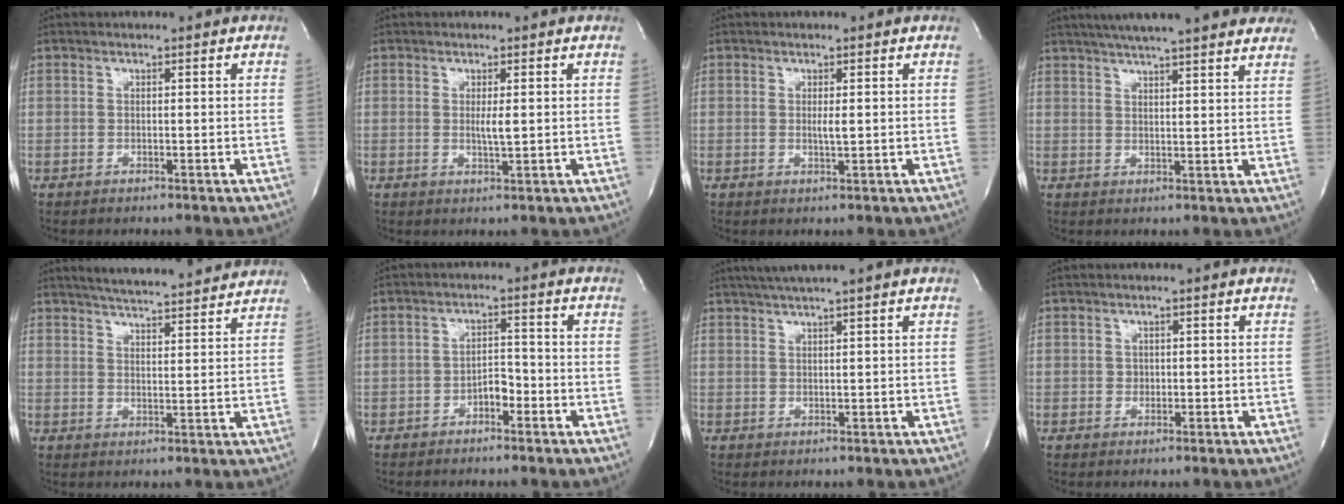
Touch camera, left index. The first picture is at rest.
{"total": 2.0, "force": [0.2, 0.2, 2.0], "torque": [-0.039, -0.003, 0.004]}
{"total": 1.3, "force": [0.1, 0.1, 1.3], "torque": [-0.028, -0.002, 0.003]}
{"total": 19.9, "force": [17.0, 1.9, 10.2], "torque": [-0.159, 0.034, 0.219]}
{"total": 14.3, "force": [13.3, 1.0, 5.3], "torque": [-0.087, 0.010, 0.176]}
{"total": 2.9, "force": [-1.8, 1.3, 1.9], "torque": [-0.026, 0.008, -0.032]}
{"total": 5.1, "force": [3.9, -1.2, 3.0], "torque": [-0.047, 0.019, 0.070]}
{"total": 0.9, "force": [0.0, 0.8, 0.4], "torque": [-0.004, 0.003, 0.001]}